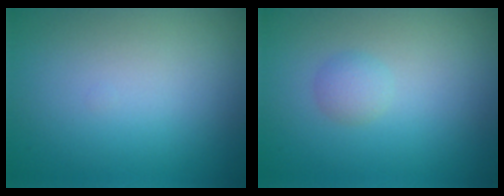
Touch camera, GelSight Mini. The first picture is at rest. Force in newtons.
{"total": 1.2, "press": 1.2, "slide": 0.0}